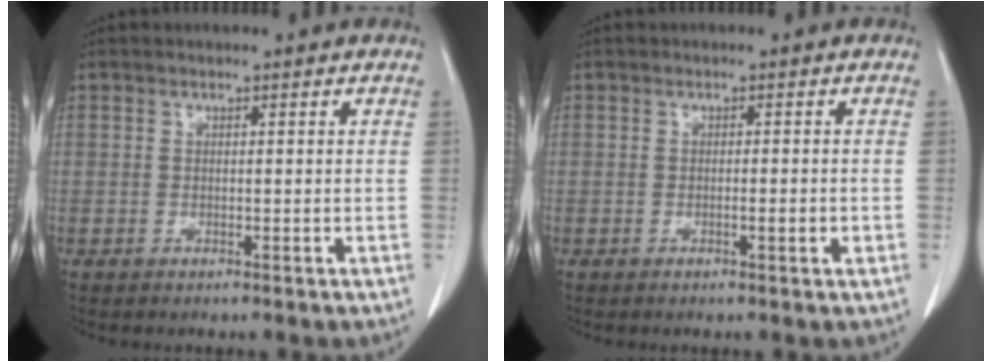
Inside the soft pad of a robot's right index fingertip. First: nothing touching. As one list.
[{"total": 1.6, "force": [-0.5, 0.2, 1.5], "torque": [-0.024, -0.001, -0.006]}]